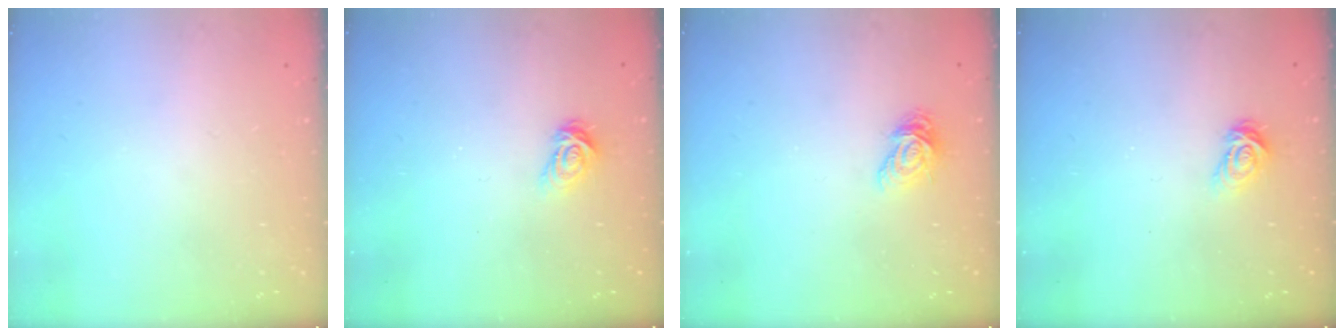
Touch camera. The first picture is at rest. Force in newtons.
{"total": 4.1, "press": 4.1, "slide": 0.5}
{"total": 8.4, "press": 8.4, "slide": 0.3}
{"total": 4.1, "press": 4.1, "slide": 0.5}